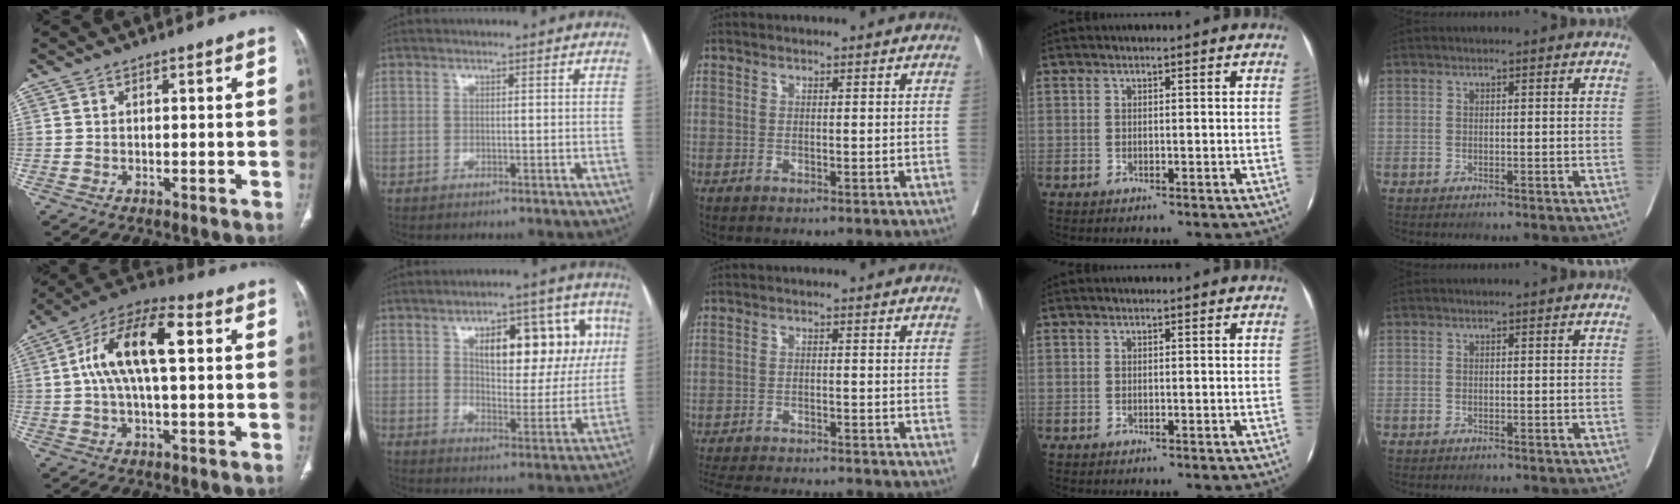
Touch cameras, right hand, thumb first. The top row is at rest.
{"thumb": {"total": 15.1, "force": [2.8, 6.1, 13.5], "torque": [-0.251, 0.032, 0.044]}, "index": {"total": 15.6, "force": [5.4, 7.0, 12.9], "torque": [-0.163, 0.028, 0.081]}, "middle": {"total": 16.6, "force": [-15.5, 2.1, 5.6], "torque": [-0.125, -0.019, -0.214]}}